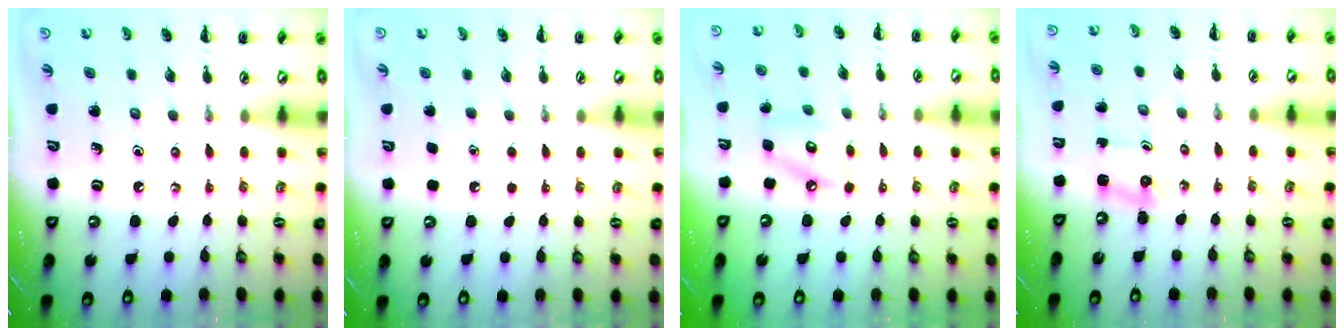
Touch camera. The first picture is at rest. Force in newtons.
{"total": 1.9, "press": 1.9, "slide": 0.2}
{"total": 7.2, "press": 7.2, "slide": 0.4}
{"total": 1.3, "press": 1.2, "slide": 0.3}